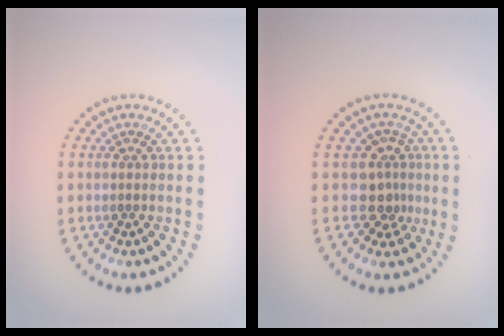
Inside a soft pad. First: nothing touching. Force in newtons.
{"total": 2.9, "press": 2.1, "slide": 2.0}